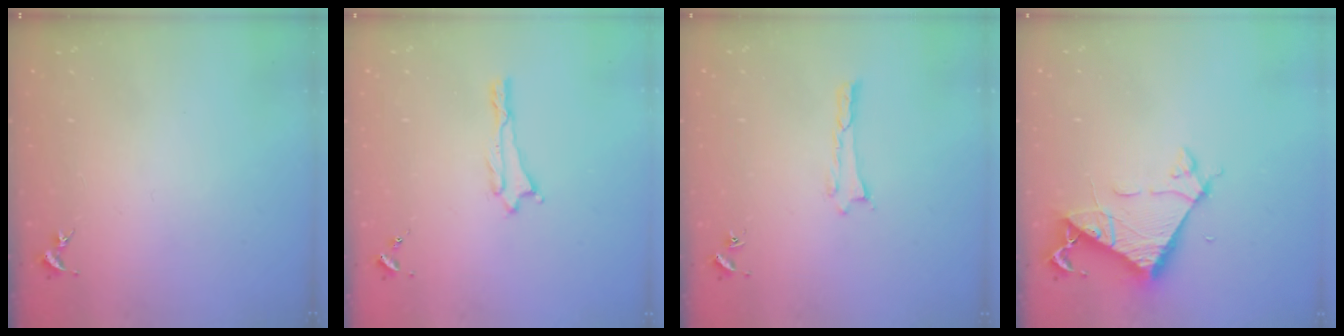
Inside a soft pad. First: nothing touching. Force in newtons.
{"total": 0.0}
{"total": 0.0}
{"total": 6.8, "press": 6.8, "slide": 0.6}